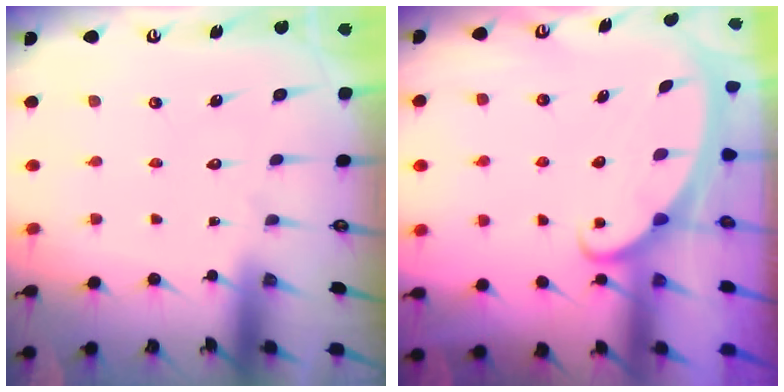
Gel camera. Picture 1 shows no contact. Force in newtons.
{"total": 2.3, "press": 2.3, "slide": 0.3}